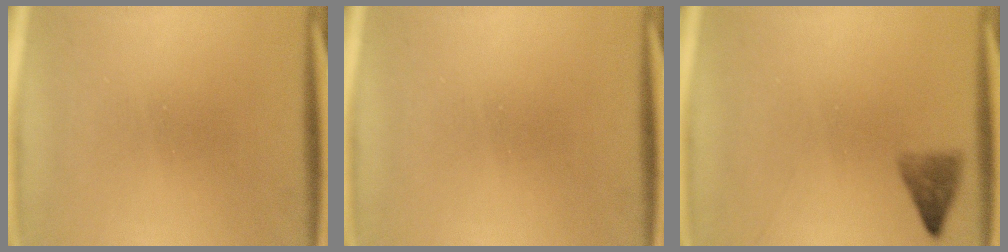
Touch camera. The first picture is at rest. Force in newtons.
{"total": 0.0}
{"total": 2.0}